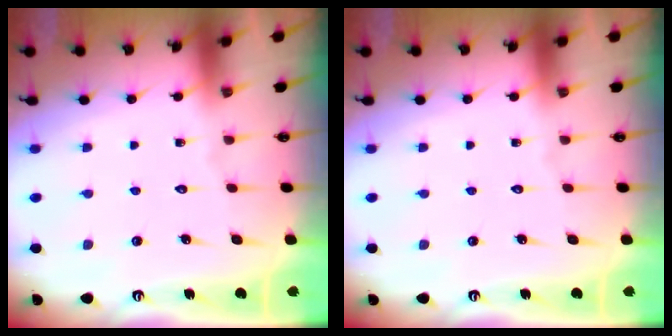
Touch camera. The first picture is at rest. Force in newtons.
{"total": 0.0}